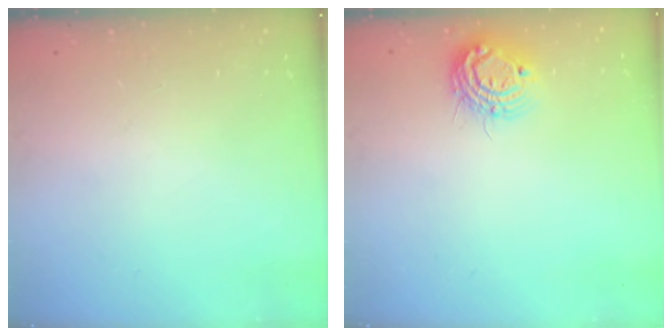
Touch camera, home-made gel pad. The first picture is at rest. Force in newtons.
{"total": 10.3, "press": 10.2, "slide": 0.8}